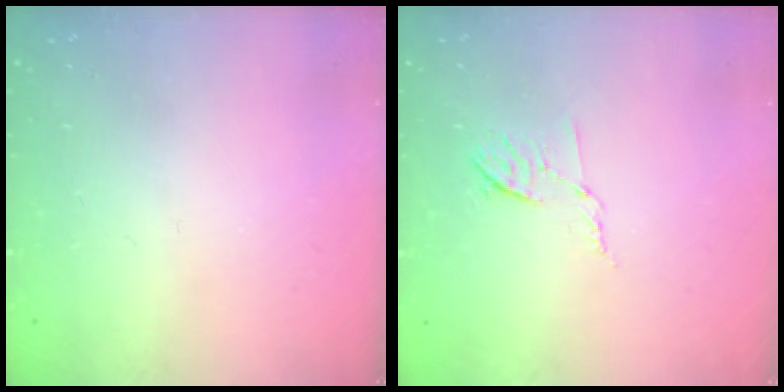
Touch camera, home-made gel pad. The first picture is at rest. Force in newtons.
{"total": 5.9, "press": 5.9, "slide": 1.0}